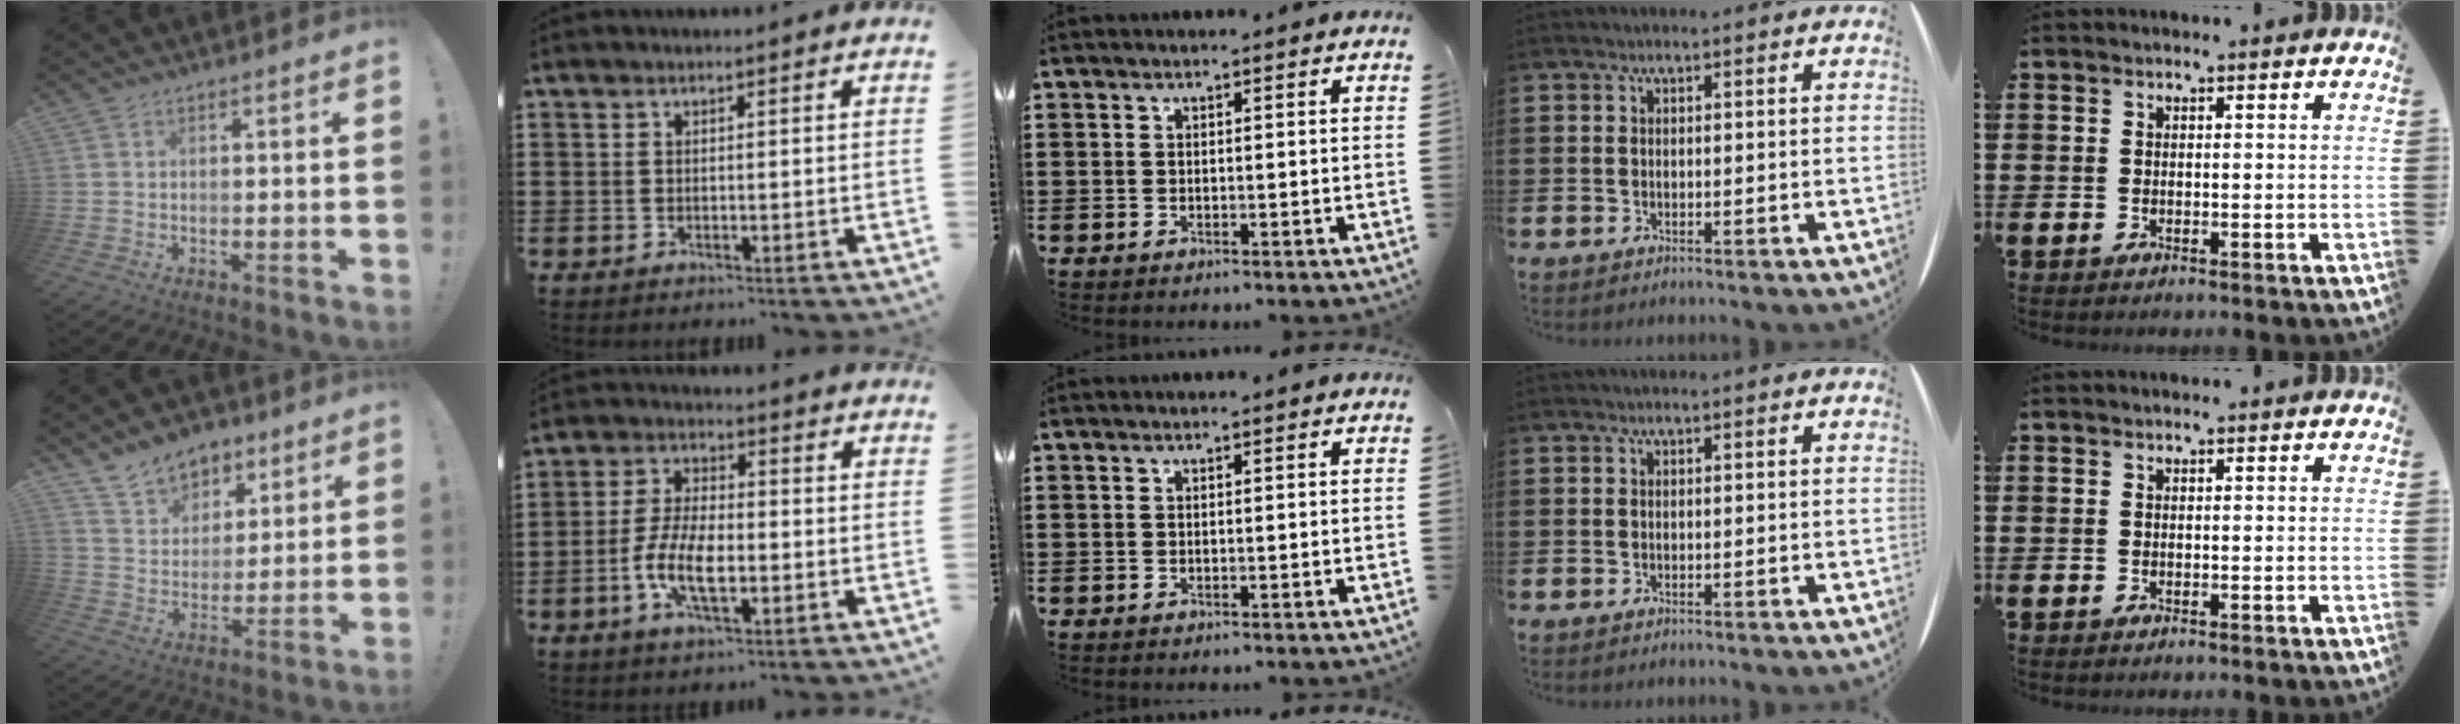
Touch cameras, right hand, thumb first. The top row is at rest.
{"thumb": {"total": 11.4, "force": [8.2, 7.4, 2.8], "torque": [-0.042, -0.059, 0.159]}, "index": {"total": 8.1, "force": [-2.6, 3.3, 6.9], "torque": [-0.164, -0.010, -0.056]}}